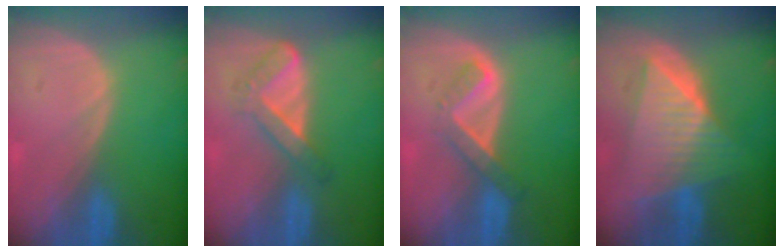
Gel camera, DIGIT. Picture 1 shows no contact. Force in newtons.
{"total": 5.6, "press": 4.7, "slide": 3.0}
{"total": 5.1, "press": 4.4, "slide": 2.6}
{"total": 10.0, "press": 10.0, "slide": 0.7}